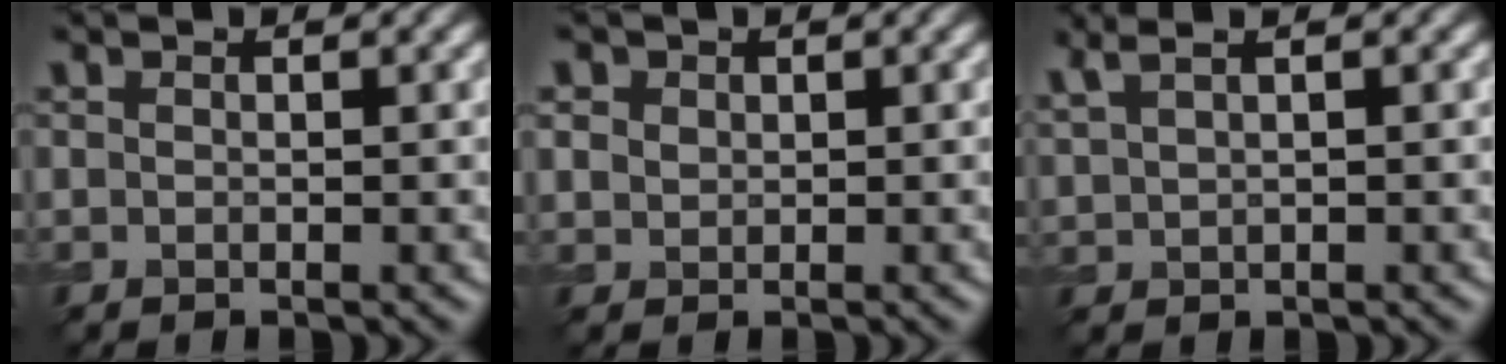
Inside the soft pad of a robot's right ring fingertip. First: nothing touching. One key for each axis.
{"total": 2.2, "fx": 1.1, "fy": 1.7, "fz": 0.8, "tx": -0.023, "ty": 0.003, "tz": 0.024}
{"total": 2.9, "fx": 2.1, "fy": 1.0, "fz": 1.8, "tx": -0.045, "ty": 0.016, "tz": 0.041}